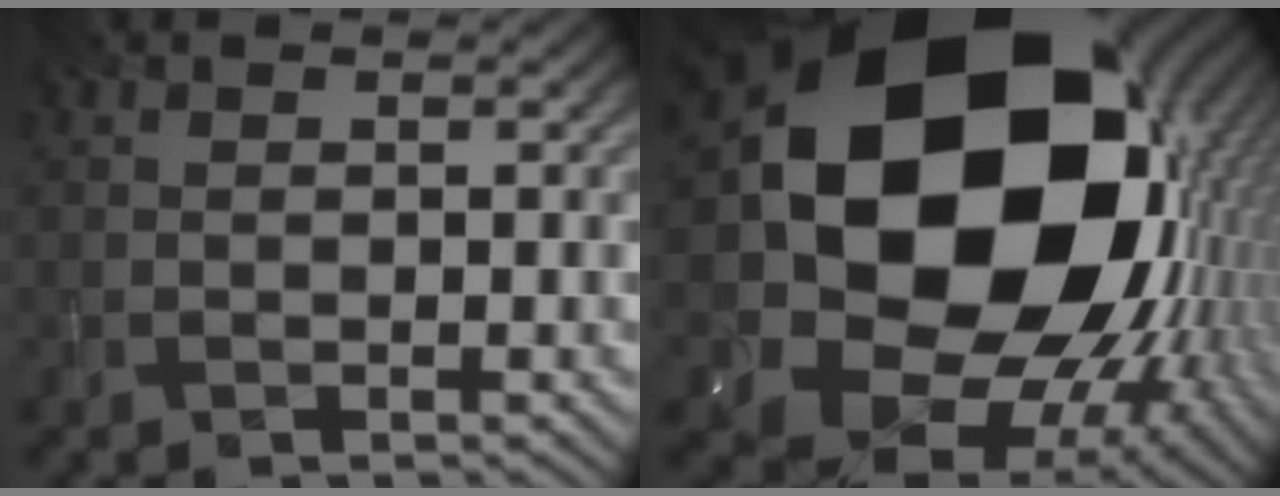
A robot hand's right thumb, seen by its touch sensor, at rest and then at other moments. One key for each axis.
{"total": 24.1, "fx": 3.4, "fy": 18.4, "fz": 15.2, "tx": -0.322, "ty": -0.088, "tz": 0.108}